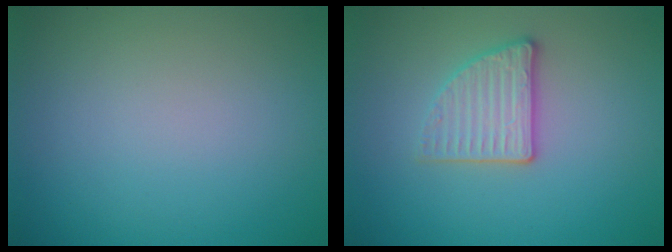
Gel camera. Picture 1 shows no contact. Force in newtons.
{"total": 2.9, "press": 2.7, "slide": 1.1}